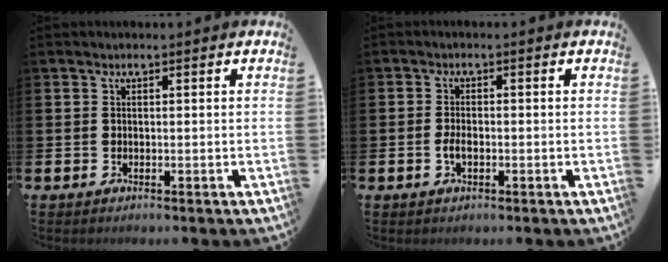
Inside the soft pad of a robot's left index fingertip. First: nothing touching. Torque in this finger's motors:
{"motor_torque": [0.49, 0.12, 0.07, 0.06]}